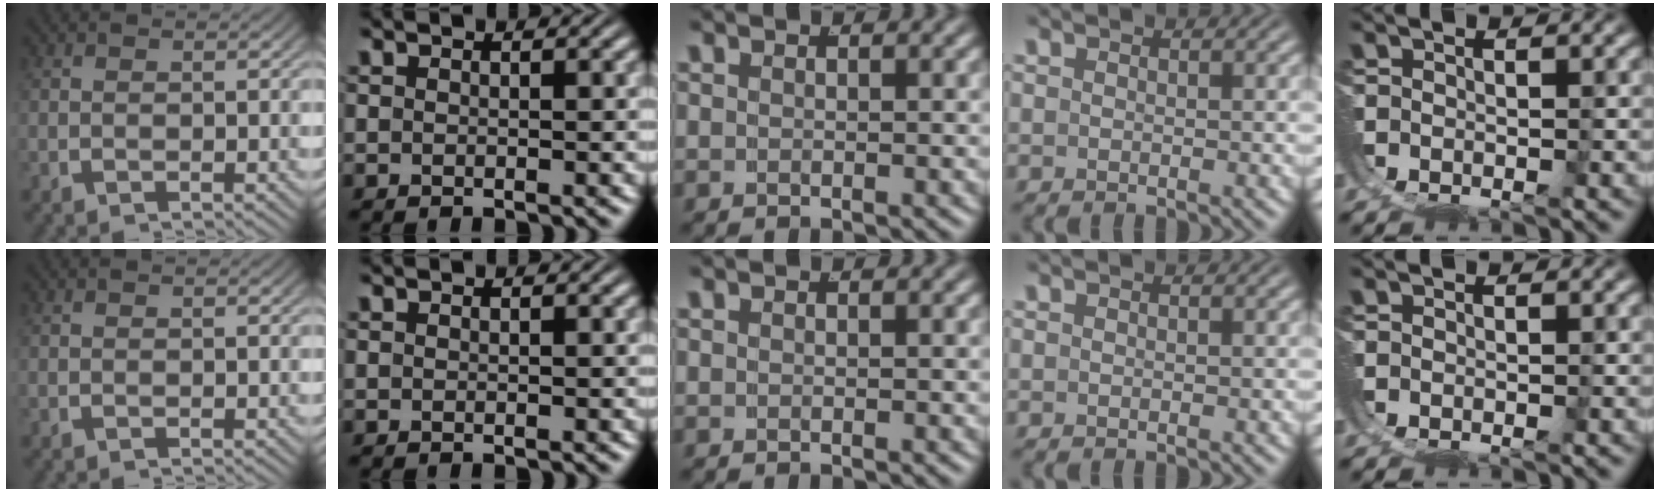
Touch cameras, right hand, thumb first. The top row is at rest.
{}